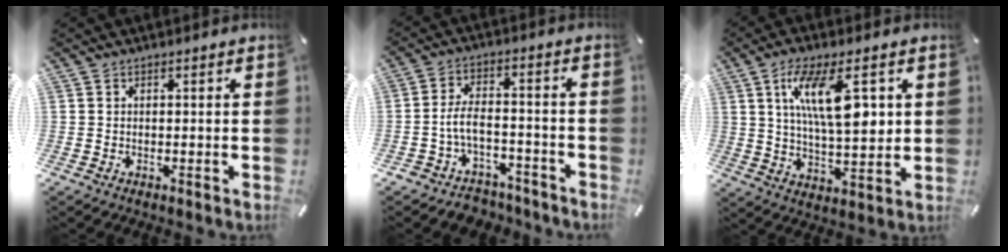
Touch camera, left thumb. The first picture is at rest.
{"total": 7.2, "force": [-3.5, 4.5, 4.4], "torque": [-0.093, 0.012, -0.067]}
{"total": 15.1, "force": [5.2, 5.4, 13.1], "torque": [-0.229, -0.004, 0.082]}